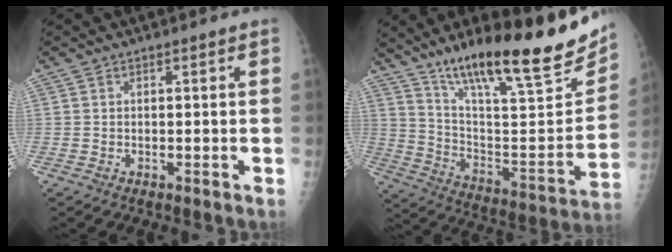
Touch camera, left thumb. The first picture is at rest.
{"total": 28.2, "force": [18.9, 6.1, 20.0], "torque": [-0.287, -0.067, 0.310]}